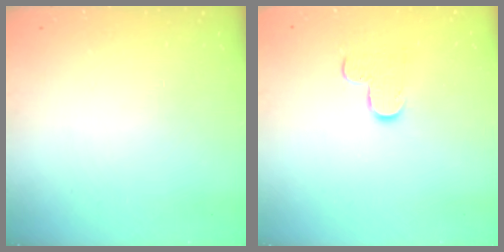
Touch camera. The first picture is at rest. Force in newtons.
{"total": 6.1, "press": 6.1, "slide": 0.4}